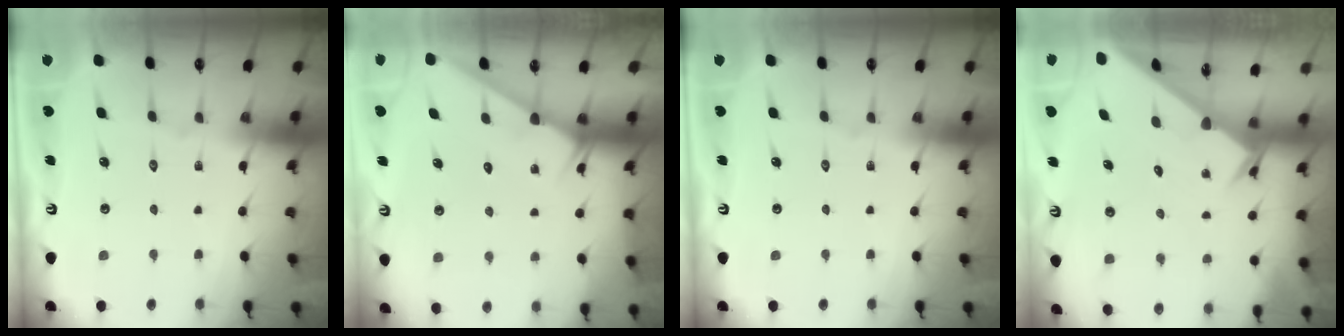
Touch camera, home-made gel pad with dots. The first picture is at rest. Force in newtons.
{"total": 3.1, "press": 3.1, "slide": 0.4}
{"total": 0.0}
{"total": 2.4, "press": 2.4, "slide": 0.2}